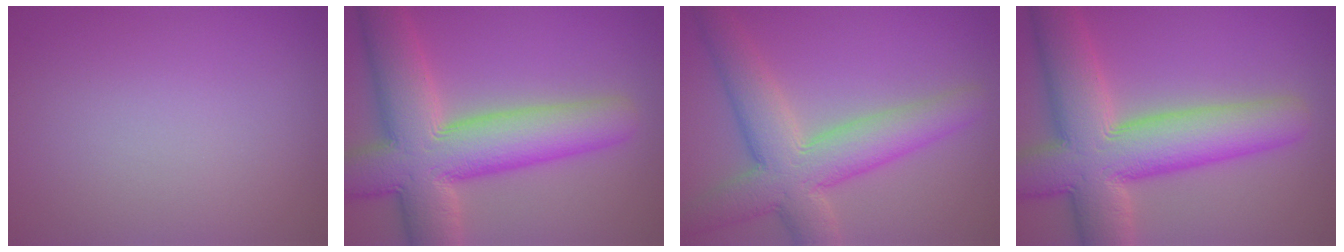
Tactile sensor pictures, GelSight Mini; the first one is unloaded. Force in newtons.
{"total": 11.8, "press": 11.8, "slide": 0.6}
{"total": 7.9, "press": 7.9, "slide": 0.6}
{"total": 11.8, "press": 11.8, "slide": 0.6}